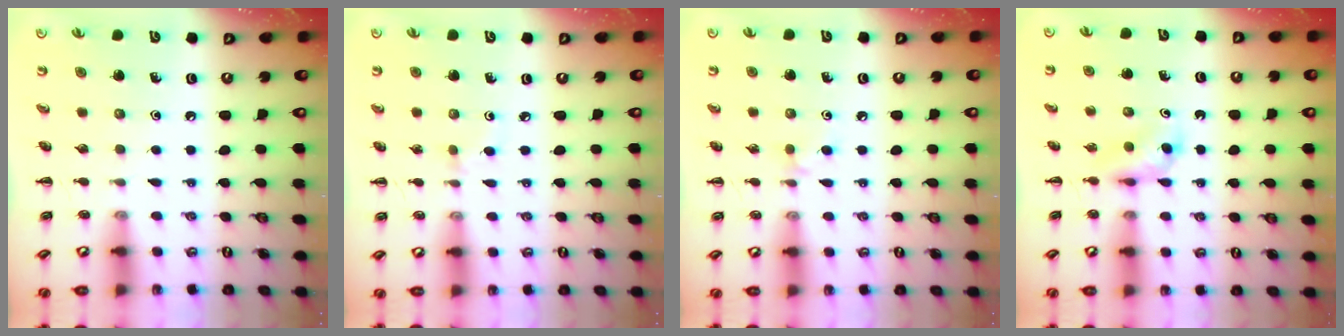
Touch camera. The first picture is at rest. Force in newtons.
{"total": 2.0, "press": 1.8, "slide": 0.8}
{"total": 3.8, "press": 3.6, "slide": 1.4}
{"total": 3.6, "press": 3.3, "slide": 1.4}